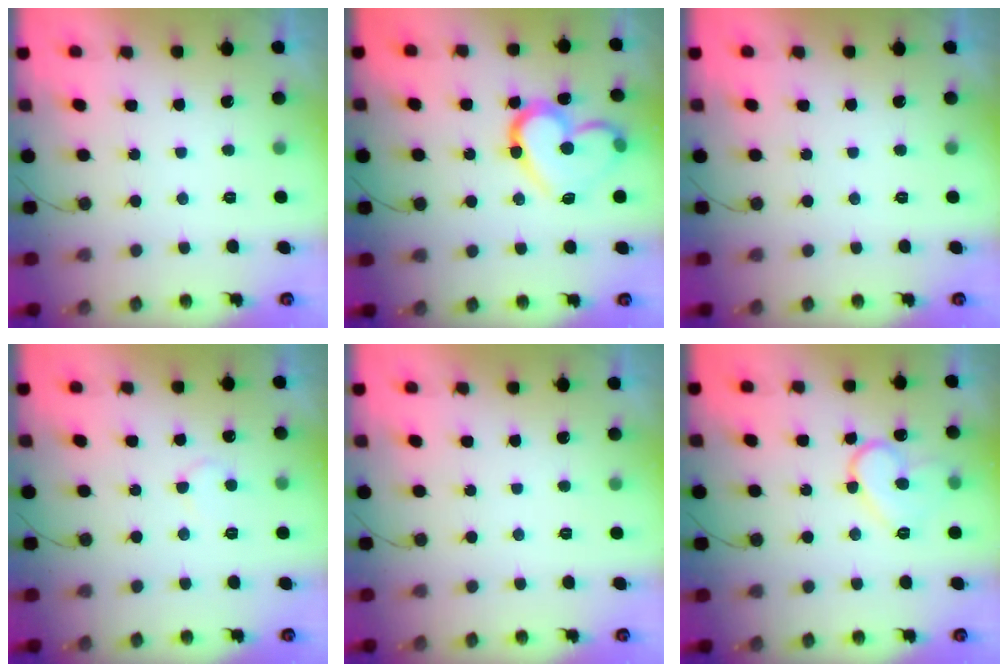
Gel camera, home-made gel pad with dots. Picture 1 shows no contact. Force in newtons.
{"total": 15.1, "press": 15.0, "slide": 0.8}
{"total": 0.0}
{"total": 4.7, "press": 4.7, "slide": 0.4}
{"total": 0.0}
{"total": 10.6, "press": 10.5, "slide": 1.0}